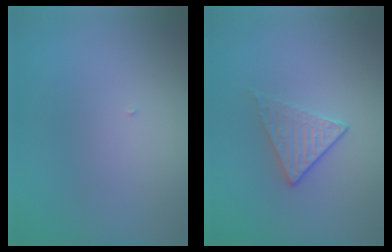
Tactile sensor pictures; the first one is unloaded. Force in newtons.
{"total": 1.7, "press": 1.4, "slide": 1.0}